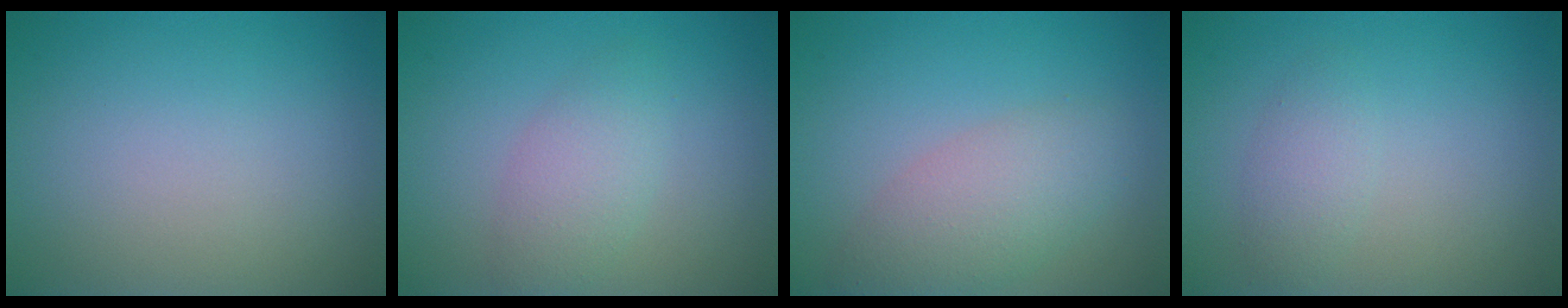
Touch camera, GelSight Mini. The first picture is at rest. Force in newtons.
{"total": 2.7, "press": 2.7, "slide": 0.1}
{"total": 4.0, "press": 4.0, "slide": 0.2}
{"total": 1.8, "press": 1.8, "slide": 0.1}